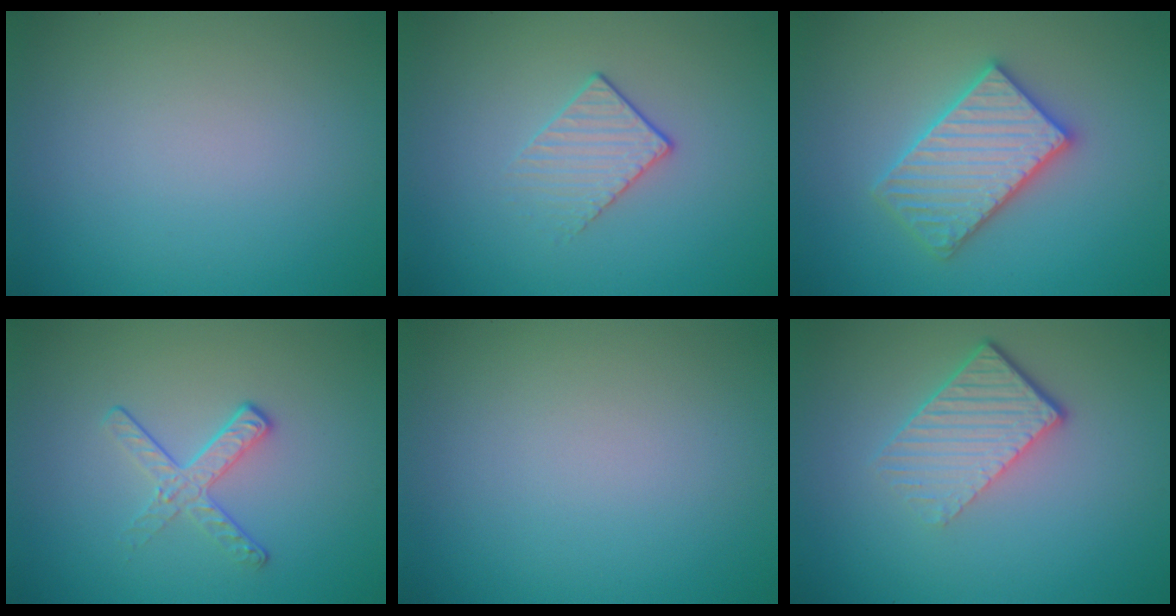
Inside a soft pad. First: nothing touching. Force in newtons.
{"total": 1.6, "press": 1.1, "slide": 1.1}
{"total": 5.4, "press": 5.3, "slide": 0.8}
{"total": 2.1, "press": 1.4, "slide": 1.6}
{"total": 0.0}
{"total": 4.4, "press": 2.8, "slide": 3.3}